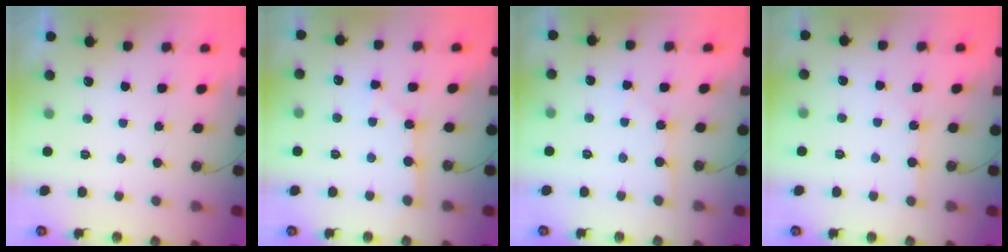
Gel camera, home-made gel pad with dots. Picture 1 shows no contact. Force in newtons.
{"total": 2.7, "press": 2.7, "slide": 0.3}
{"total": 2.1, "press": 2.1, "slide": 0.2}
{"total": 5.5, "press": 5.5, "slide": 0.6}